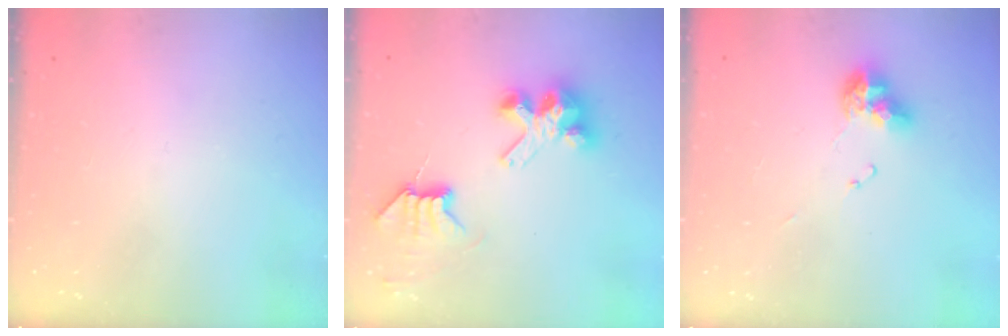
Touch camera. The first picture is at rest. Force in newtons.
{"total": 7.4, "press": 7.4, "slide": 0.2}
{"total": 9.1, "press": 9.0, "slide": 1.1}